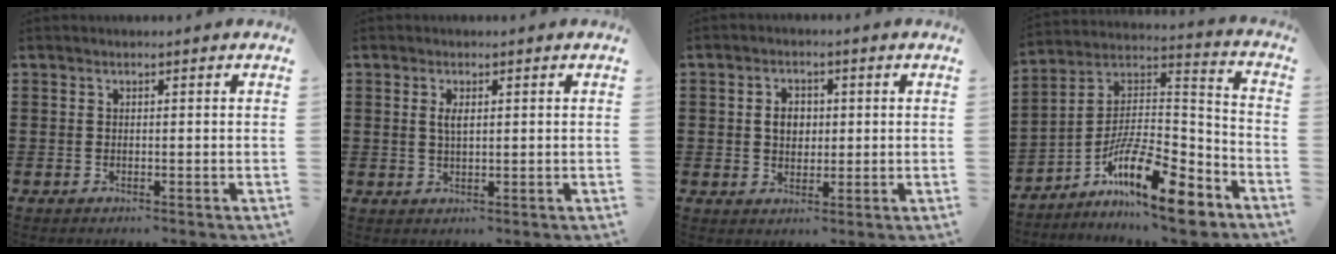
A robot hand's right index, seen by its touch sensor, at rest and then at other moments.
{"total": 2.1, "force": [0.5, 0.7, 2.0], "torque": [-0.040, 0.004, 0.007]}
{"total": 3.3, "force": [0.2, 2.5, 2.2], "torque": [-0.041, 0.007, 0.000]}
{"total": 13.7, "force": [-9.2, 3.2, 9.6], "torque": [-0.170, 0.012, -0.171]}